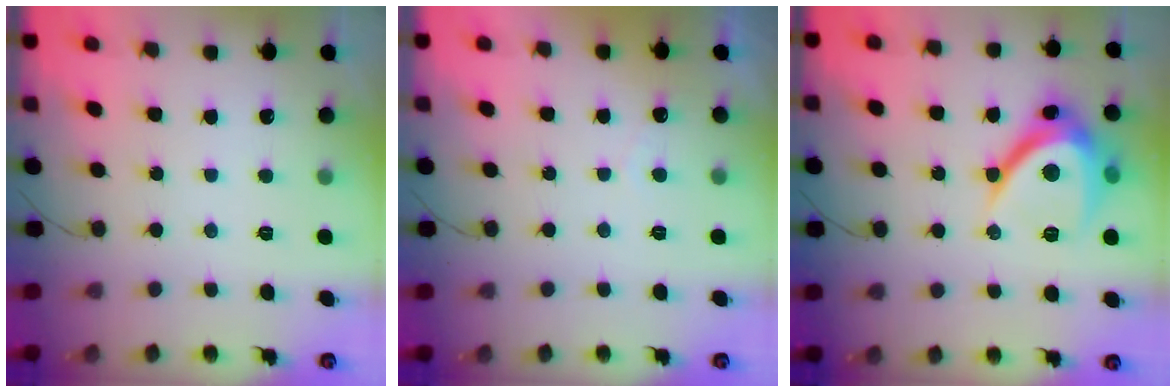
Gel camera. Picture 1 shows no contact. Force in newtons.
{"total": 2.2, "press": 2.2, "slide": 0.1}
{"total": 12.5, "press": 12.4, "slide": 1.5}